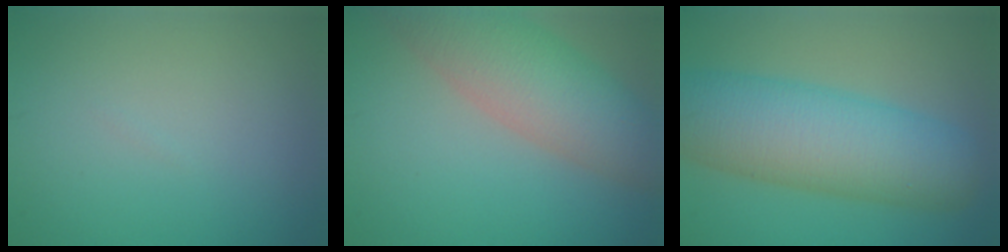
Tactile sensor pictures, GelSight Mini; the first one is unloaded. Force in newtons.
{"total": 8.4, "press": 8.4, "slide": 0.4}
{"total": 10.5, "press": 10.5, "slide": 0.3}